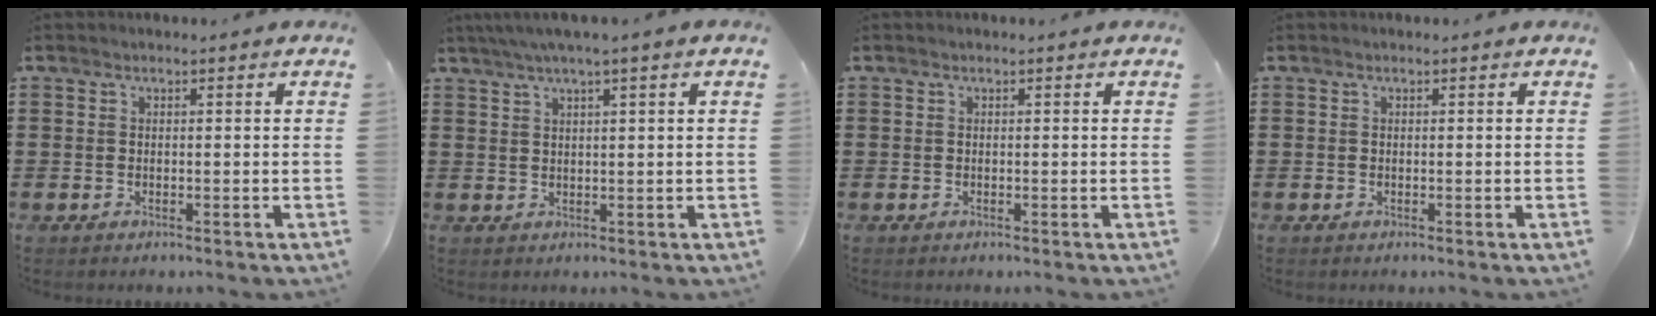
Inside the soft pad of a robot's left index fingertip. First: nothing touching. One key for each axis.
{"total": 2.5, "fx": 1.5, "fy": -0.3, "fz": 2.0, "tx": -0.040, "ty": 0.003, "tz": 0.027}
{"total": 0.0}
{"total": 0.0}